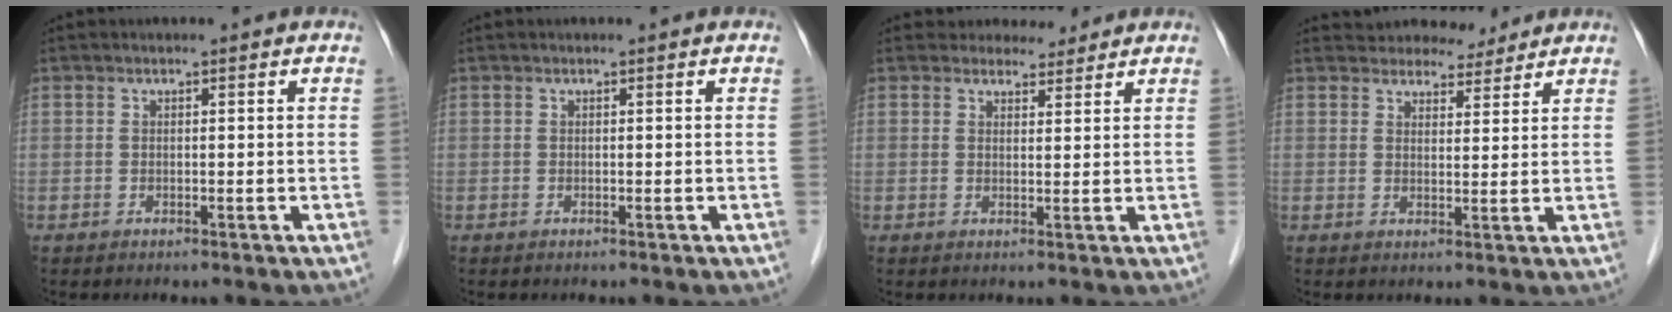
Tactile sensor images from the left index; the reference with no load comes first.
{"total": 0.0}
{"total": 3.5, "force": [3.2, 1.3, 0.0], "torque": [0.004, 0.000, 0.042]}
{"total": 6.4, "force": [6.0, 2.1, 0.9], "torque": [-0.003, 0.007, 0.079]}